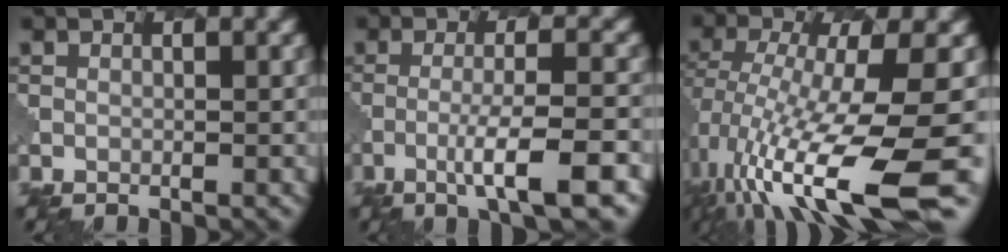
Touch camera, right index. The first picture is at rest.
{"total": 5.7, "force": [-2.4, 0.6, 5.1], "torque": [-0.080, 0.004, -0.049]}
{"total": 13.0, "force": [-3.9, 3.5, 12.0], "torque": [-0.230, -0.023, -0.055]}